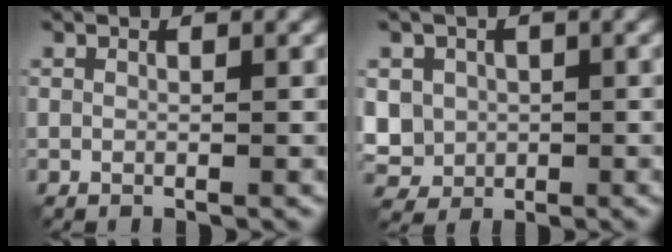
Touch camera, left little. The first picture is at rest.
{"total": 4.7, "force": [0.7, 4.3, 1.9], "torque": [-0.052, 0.007, 0.009]}